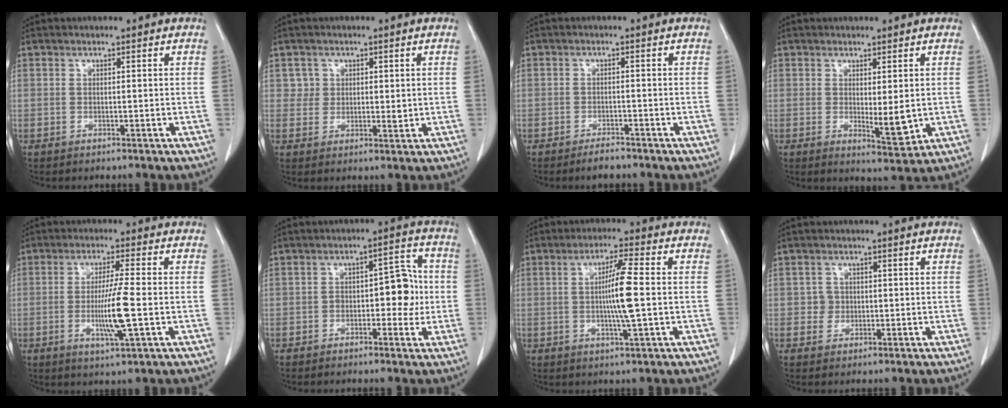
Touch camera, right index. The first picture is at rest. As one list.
[{"total": 3.0, "force": [1.1, 2.7, 0.7], "torque": [0.001, -0.005, 0.015]}, {"total": 2.4, "force": [-2.1, 0.8, 0.9], "torque": [-0.019, 0.000, -0.032]}, {"total": 4.6, "force": [-0.1, 1.2, 4.5], "torque": [-0.064, -0.013, 0.006]}, {"total": 7.8, "force": [-1.5, -0.4, 7.7], "torque": [-0.140, -0.014, -0.028]}, {"total": 6.5, "force": [-0.9, 3.0, 5.6], "torque": [-0.068, 0.027, -0.011]}, {"total": 7.4, "force": [-0.1, -0.4, 7.4], "torque": [-0.129, -0.004, -0.005]}, {"total": 1.9, "force": [-0.1, 1.9, 0.1], "torque": [0.005, 0.007, -0.003]}]